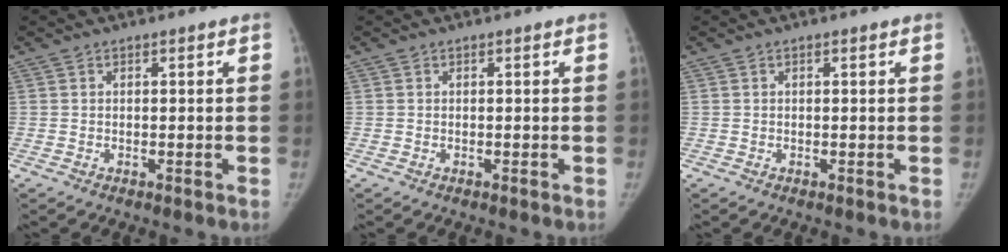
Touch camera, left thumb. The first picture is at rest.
{"total": 0.0}
{"total": 0.0}